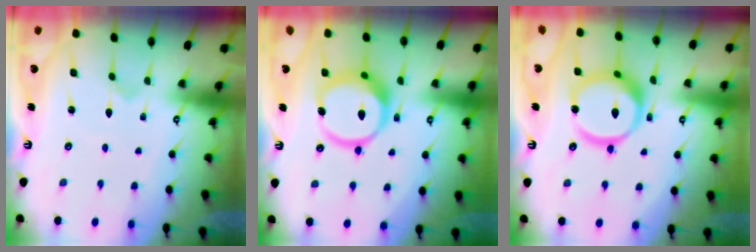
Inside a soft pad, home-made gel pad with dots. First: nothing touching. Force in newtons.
{"total": 14.7, "press": 14.5, "slide": 2.4}
{"total": 15.9, "press": 15.8, "slide": 1.7}